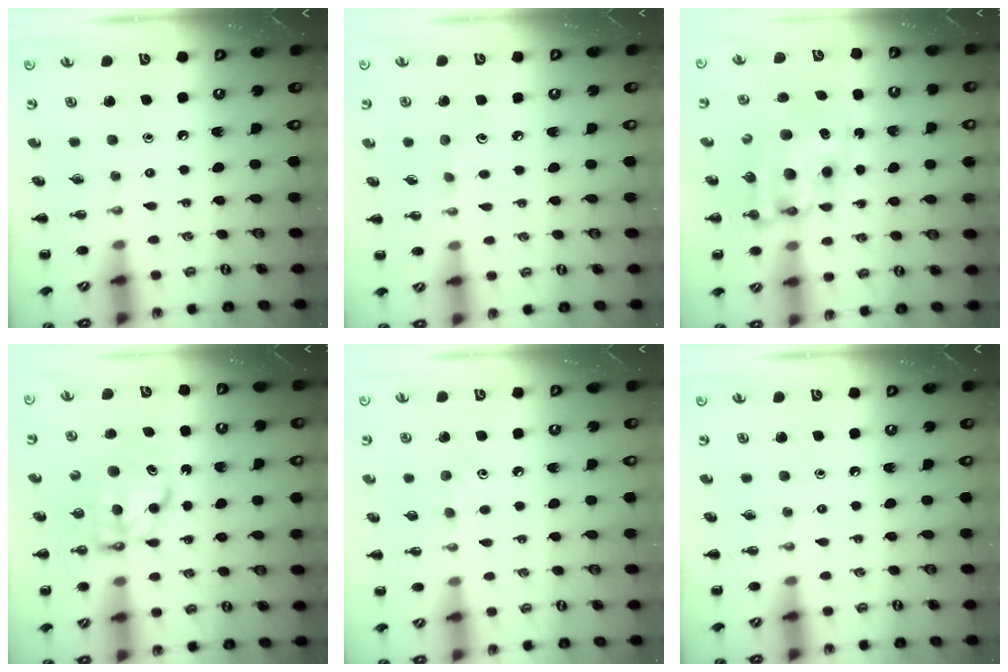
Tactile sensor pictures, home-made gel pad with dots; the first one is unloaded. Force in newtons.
{"total": 5.6, "press": 5.4, "slide": 1.5}
{"total": 10.7, "press": 10.3, "slide": 2.9}
{"total": 6.8, "press": 6.7, "slide": 0.5}
{"total": 5.1, "press": 4.9, "slide": 1.5}
{"total": 0.0}